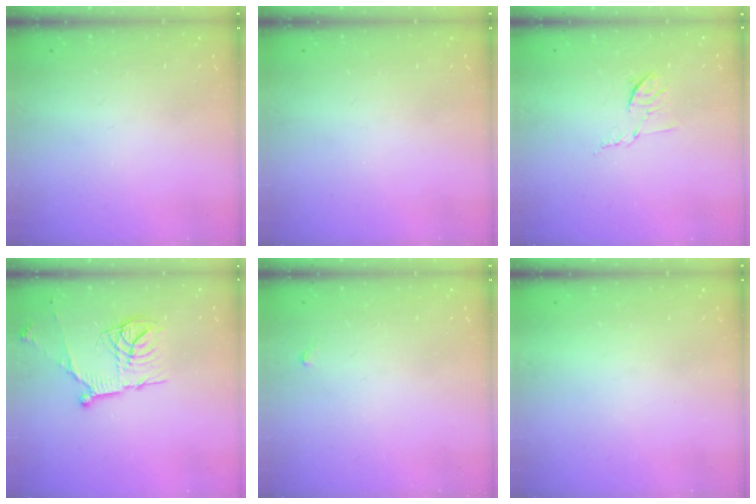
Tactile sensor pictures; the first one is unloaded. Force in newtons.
{"total": 0.0}
{"total": 5.9, "press": 5.9, "slide": 1.0}
{"total": 15.2, "press": 15.2, "slide": 0.8}
{"total": 3.0, "press": 3.0, "slide": 0.5}
{"total": 1.5, "press": 1.5, "slide": 0.1}